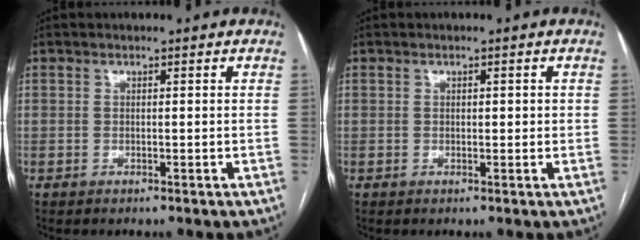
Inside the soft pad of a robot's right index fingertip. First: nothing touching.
{"total": 1.3, "force": [0.2, 0.7, 1.1], "torque": [-0.014, 0.001, 0.003]}